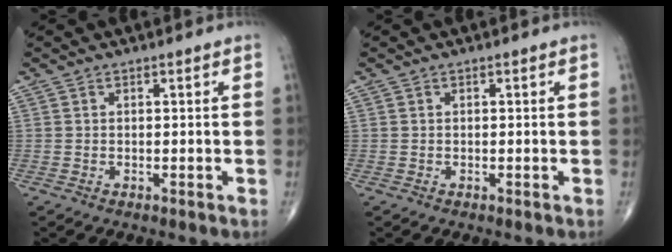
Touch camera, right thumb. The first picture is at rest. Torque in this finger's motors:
{"motor_torque": [-0.11, 0.22, -0.13, -0.06, 0.02]}